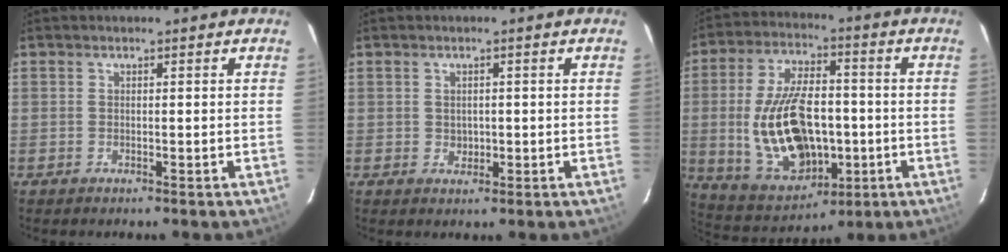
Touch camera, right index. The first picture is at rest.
{"total": 1.9, "force": [0.1, 1.8, 0.8], "torque": [-0.009, 0.001, 0.006]}
{"total": 19.6, "force": [-2.4, 11.2, 15.8], "torque": [-0.325, -0.002, -0.015]}